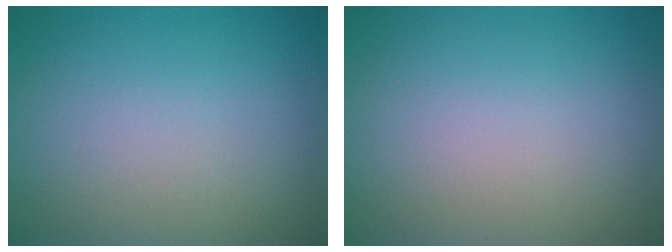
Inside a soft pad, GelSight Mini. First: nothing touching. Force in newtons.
{"total": 0.0}